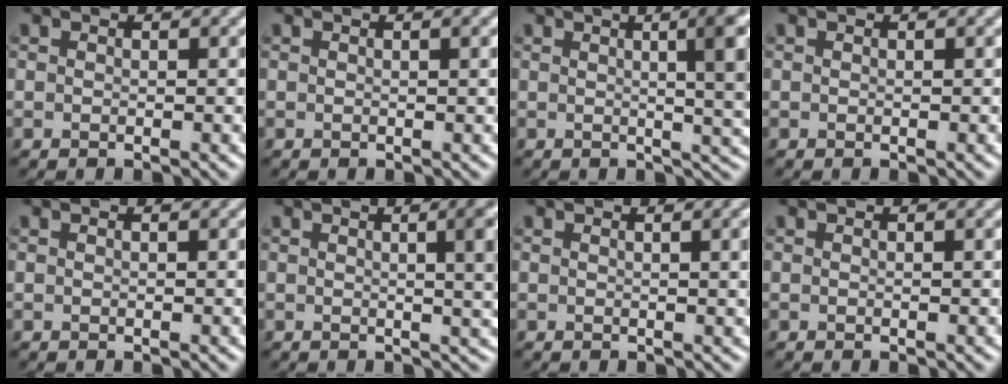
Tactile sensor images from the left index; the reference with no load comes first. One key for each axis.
{"total": 1.4, "fx": 0.4, "fy": 0.4, "fz": 1.2, "tx": -0.016, "ty": 0.002, "tz": 0.000}
{"total": 8.4, "fx": 1.9, "fy": 2.6, "fz": 7.8, "tx": -0.050, "ty": 0.022, "tz": 0.017}
{"total": 0.0}
{"total": 0.8, "fx": 0.3, "fy": 0.2, "fz": 0.7, "tx": -0.007, "ty": 0.002, "tz": -0.001}
{"total": 7.1, "fx": 1.5, "fy": 2.6, "fz": 6.5, "tx": -0.025, "ty": 0.022, "tz": 0.015}
{"total": 4.6, "fx": 1.4, "fy": 1.8, "fz": 4.0, "tx": -0.026, "ty": 0.015, "tz": 0.006}
{"total": 0.7, "fx": 0.2, "fy": 0.2, "fz": 0.6, "tx": -0.006, "ty": 0.001, "tz": 0.000}